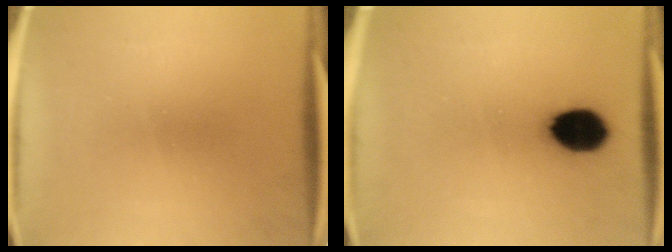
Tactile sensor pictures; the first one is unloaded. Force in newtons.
{"total": 10.1}